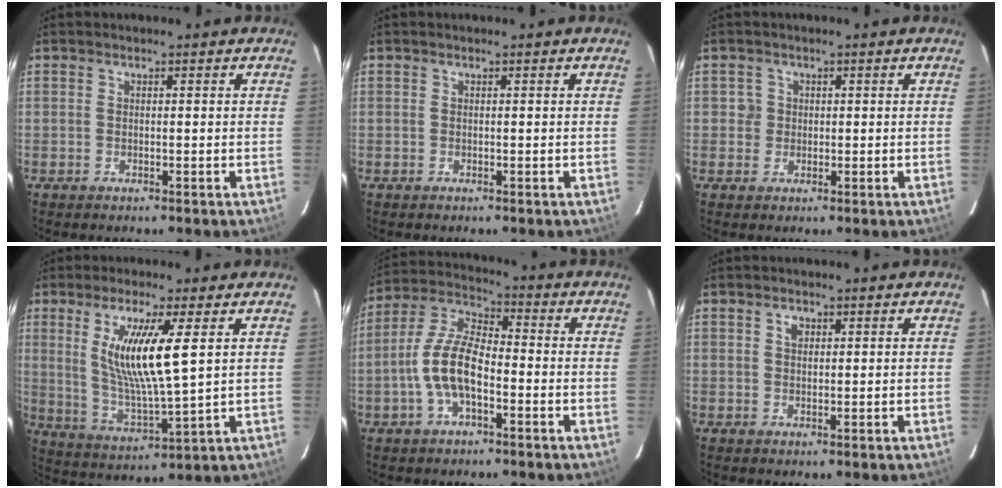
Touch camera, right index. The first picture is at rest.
{"total": 0.0}
{"total": 2.2, "force": [0.1, 2.2, 0.0], "torque": [0.008, 0.011, 0.002]}
{"total": 12.4, "force": [3.5, 1.2, 11.8], "torque": [-0.224, -0.017, 0.076]}
{"total": 10.8, "force": [-3.2, 4.8, 9.1], "torque": [-0.196, 0.012, -0.064]}
{"total": 1.6, "force": [0.6, 1.2, 0.8], "torque": [-0.012, 0.006, 0.010]}